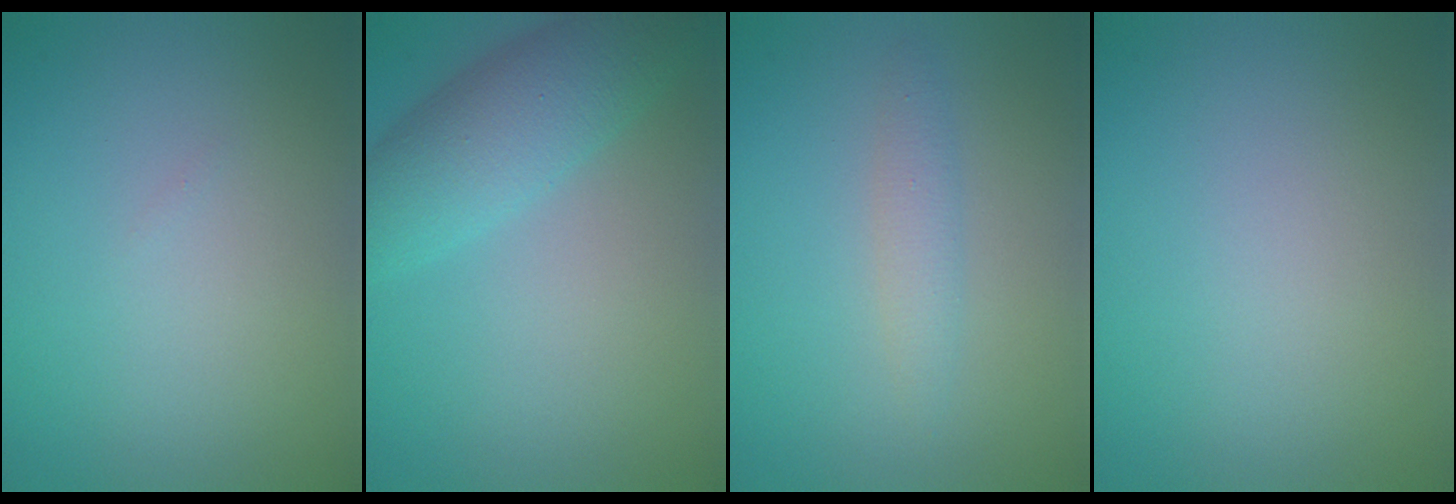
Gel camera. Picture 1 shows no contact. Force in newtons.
{"total": 5.7, "press": 5.7, "slide": 0.2}
{"total": 1.6, "press": 1.6, "slide": 0.0}
{"total": 0.0}